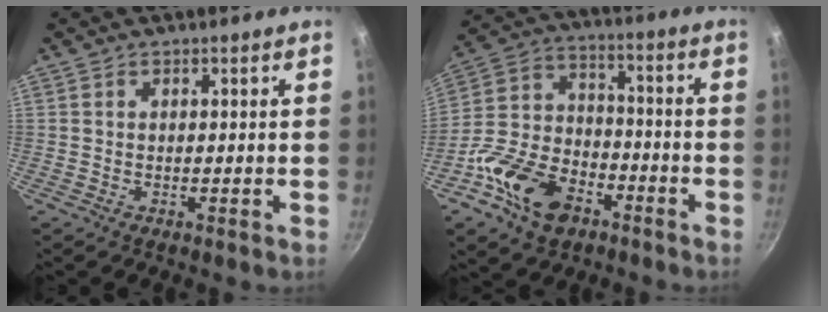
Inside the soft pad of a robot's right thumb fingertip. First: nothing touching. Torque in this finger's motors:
{"motor_torque": [1.85, 0.85, 1.35, -0.88, 0.14]}